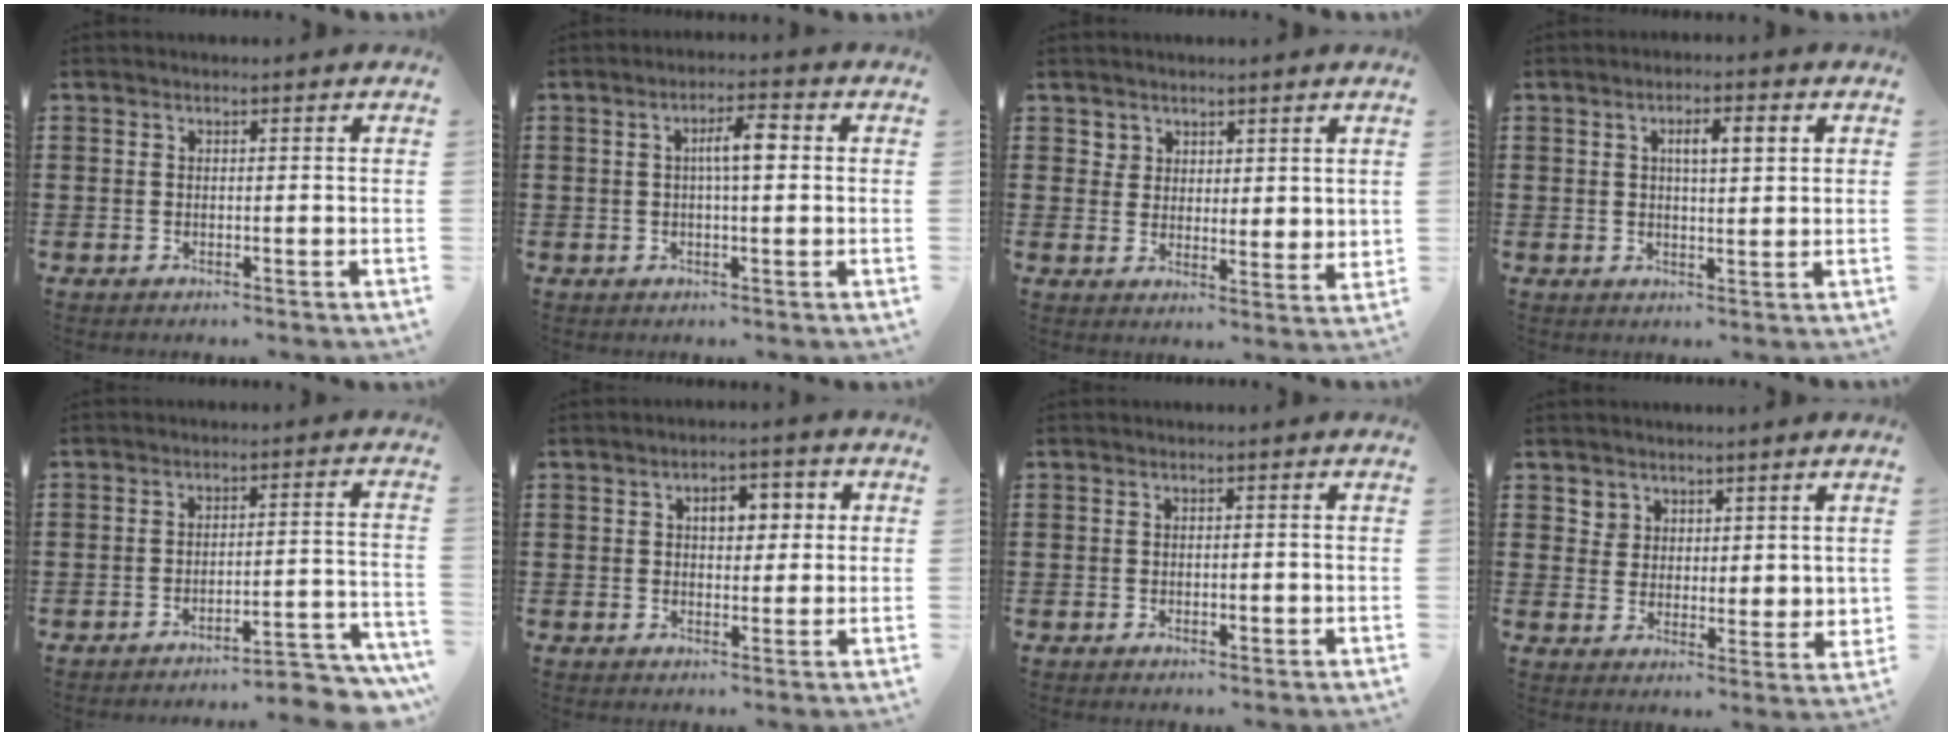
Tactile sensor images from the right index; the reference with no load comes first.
{"total": 4.5, "force": [0.5, 1.1, 4.4], "torque": [-0.075, 0.003, 0.003]}
{"total": 3.8, "force": [3.1, 2.2, 0.3], "torque": [-0.019, 0.002, 0.060]}
{"total": 3.7, "force": [1.0, 1.0, 3.4], "torque": [-0.061, 0.006, 0.011]}
{"total": 4.5, "force": [-4.2, 0.1, 1.5], "torque": [-0.027, -0.008, -0.086]}
{"total": 4.3, "force": [1.0, 2.5, 3.3], "torque": [-0.048, 0.003, 0.007]}
{"total": 0.9, "force": [-0.2, 0.6, 0.6], "torque": [-0.014, 0.003, -0.005]}
{"total": 4.8, "force": [3.7, 3.1, 0.3], "torque": [-0.017, -0.002, 0.070]}